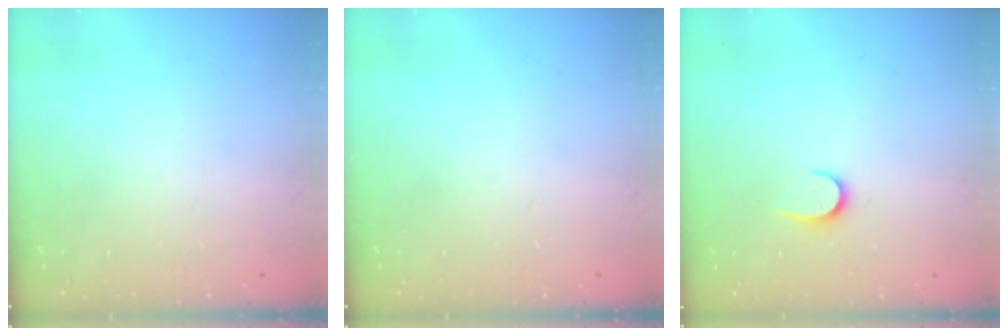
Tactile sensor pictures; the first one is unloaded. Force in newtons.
{"total": 0.0}
{"total": 5.7, "press": 5.7, "slide": 0.6}